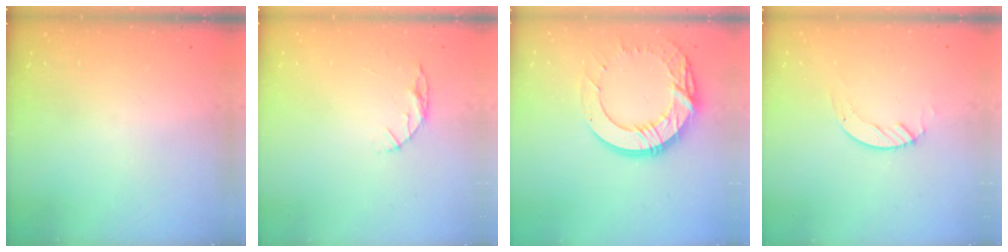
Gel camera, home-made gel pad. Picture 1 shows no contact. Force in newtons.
{"total": 5.1, "press": 5.1, "slide": 0.5}
{"total": 15.4, "press": 15.4, "slide": 0.9}
{"total": 2.4, "press": 2.4, "slide": 0.2}